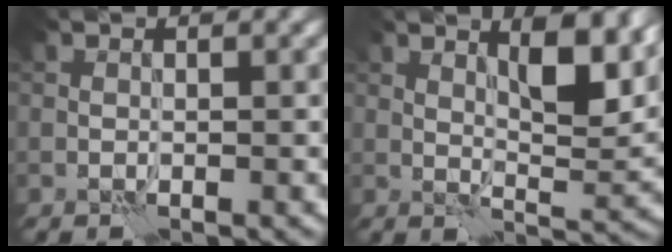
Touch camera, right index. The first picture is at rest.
{"total": 6.0, "force": [3.0, 1.8, 4.8], "torque": [-0.071, -0.005, 0.051]}